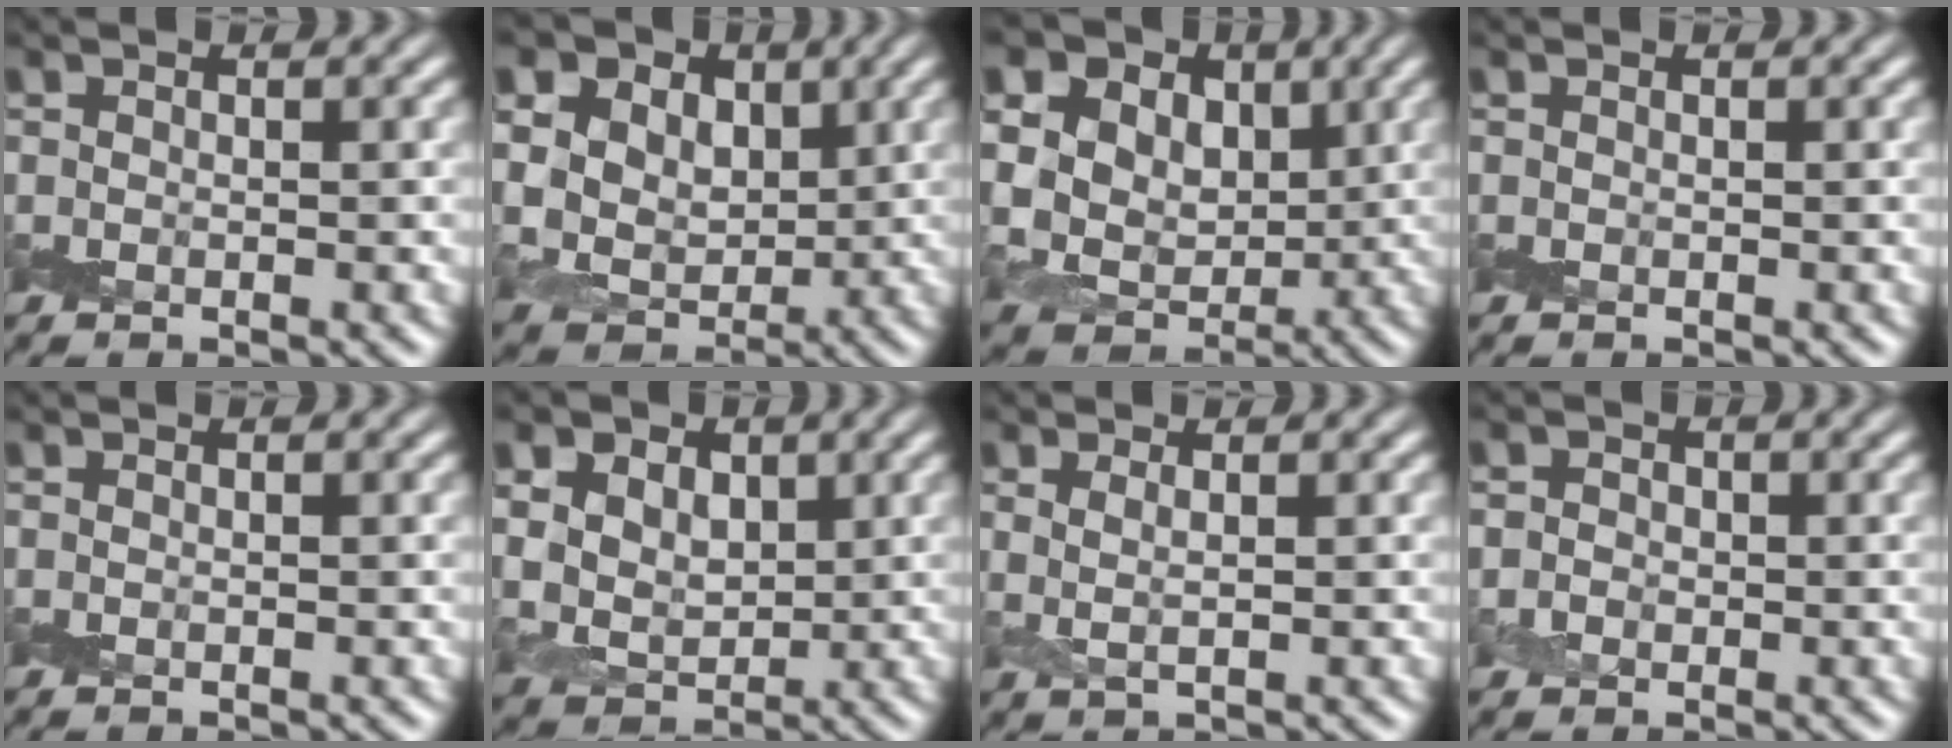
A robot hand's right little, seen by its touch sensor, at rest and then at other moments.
{"total": 16.2, "force": [6.9, 12.5, 7.6], "torque": [-0.181, 0.028, 0.124]}
{"total": 18.3, "force": [7.4, 14.4, 8.4], "torque": [-0.196, 0.024, 0.126]}
{"total": 0.0}
{"total": 0.0}
{"total": 10.3, "force": [3.8, 7.7, 5.6], "torque": [-0.097, 0.027, 0.048]}
{"total": 1.3, "force": [0.5, 0.4, 1.1], "torque": [-0.022, -0.005, 0.012]}
{"total": 1.5, "force": [-0.2, 1.4, 0.5], "torque": [0.004, 0.001, -0.008]}